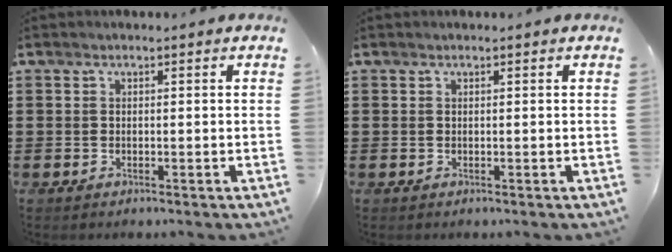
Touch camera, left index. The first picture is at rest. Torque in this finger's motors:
{"motor_torque": [0.05, 0.01, 0.01, -0.01]}